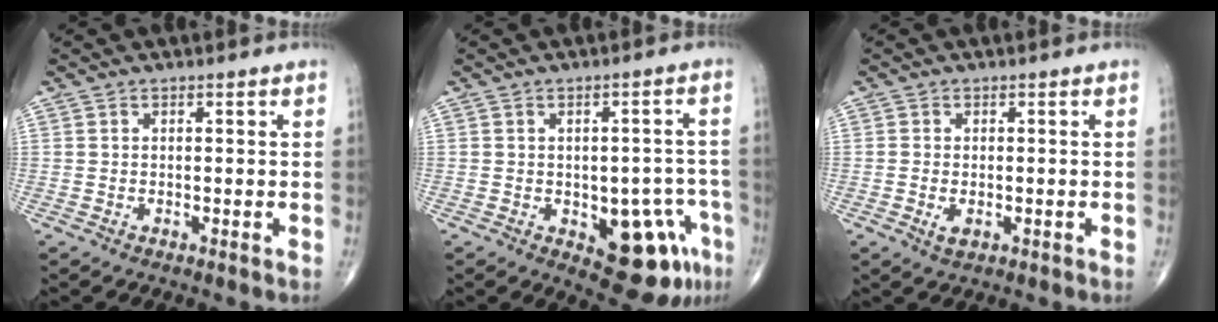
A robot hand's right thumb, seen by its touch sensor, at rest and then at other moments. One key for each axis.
{"total": 12.4, "fx": -4.9, "fy": 6.0, "fz": 9.7, "tx": -0.073, "ty": 0.022, "tz": -0.051}
{"total": 2.3, "fx": -0.6, "fy": 1.3, "fz": 1.8, "tx": -0.032, "ty": -0.003, "tz": -0.011}